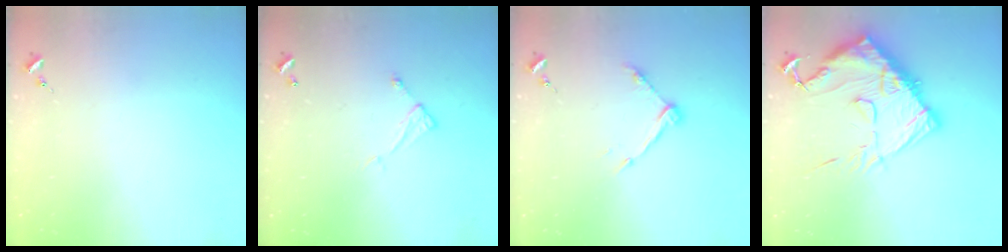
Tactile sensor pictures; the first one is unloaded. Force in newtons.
{"total": 5.0, "press": 5.0, "slide": 0.2}
{"total": 8.7, "press": 8.7, "slide": 0.5}
{"total": 18.7, "press": 18.6, "slide": 1.2}